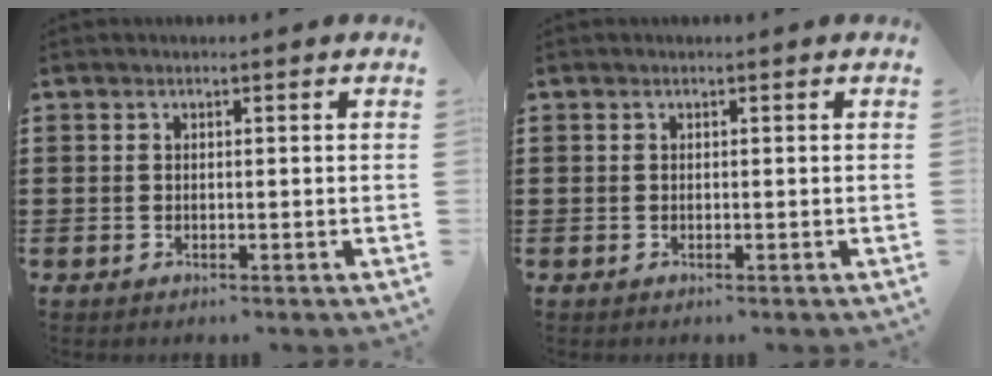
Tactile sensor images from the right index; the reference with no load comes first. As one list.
[{"total": 0.0}]